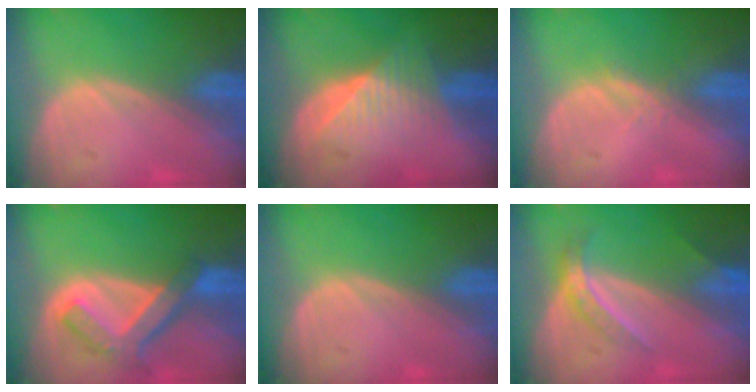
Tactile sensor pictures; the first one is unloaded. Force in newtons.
{"total": 6.3, "press": 6.0, "slide": 2.1}
{"total": 1.5, "press": 1.3, "slide": 0.8}
{"total": 7.5, "press": 6.5, "slide": 3.7}
{"total": 0.0}
{"total": 4.6, "press": 4.1, "slide": 2.1}